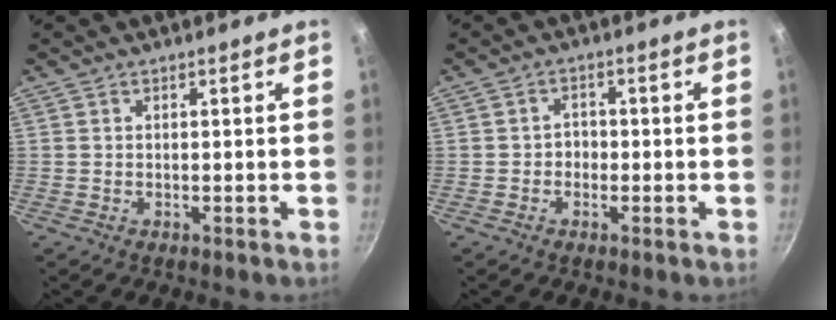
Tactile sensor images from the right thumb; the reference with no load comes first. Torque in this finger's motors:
{"motor_torque": [-0.31, 0.24, -0.25, 0.01, -0.01]}